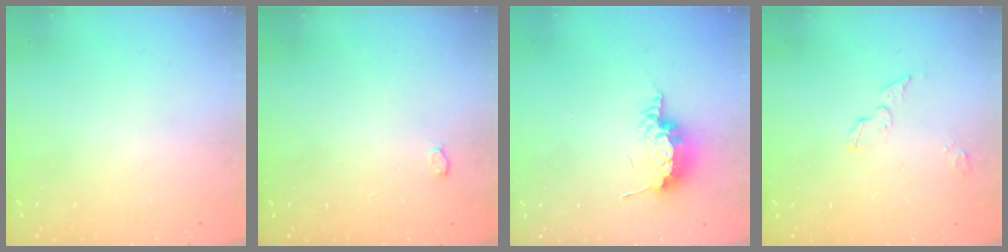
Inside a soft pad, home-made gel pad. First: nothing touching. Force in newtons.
{"total": 4.5, "press": 4.4, "slide": 0.9}
{"total": 8.3, "press": 8.1, "slide": 1.9}
{"total": 4.5, "press": 4.5, "slide": 0.2}